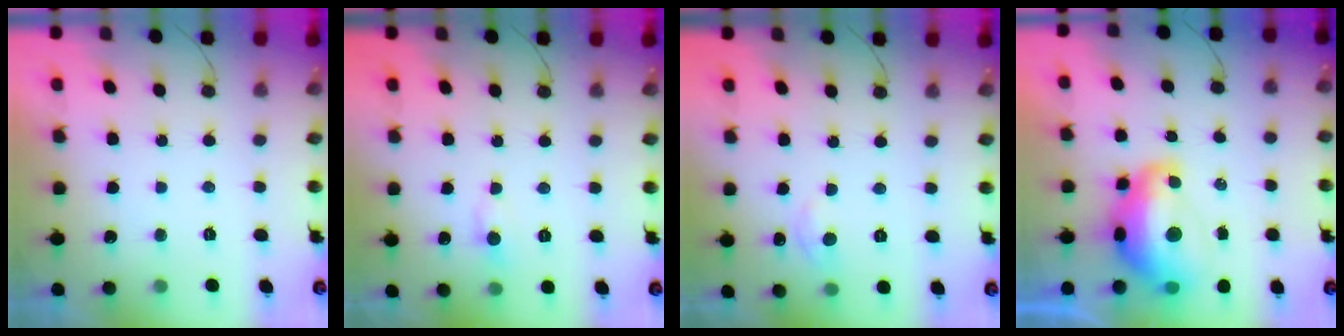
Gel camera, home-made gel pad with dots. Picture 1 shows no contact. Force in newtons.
{"total": 4.9, "press": 4.9, "slide": 0.6}
{"total": 4.6, "press": 4.6, "slide": 0.5}
{"total": 14.6, "press": 14.5, "slide": 1.6}